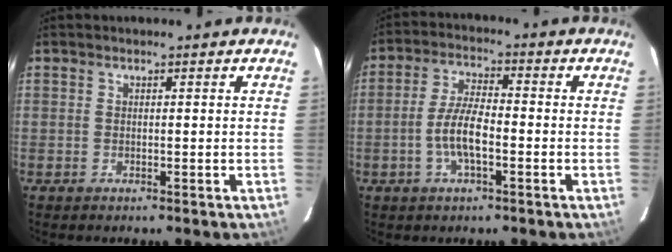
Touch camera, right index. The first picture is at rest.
{"total": 7.0, "force": [-2.2, 2.1, 6.3], "torque": [-0.128, 0.005, -0.043]}